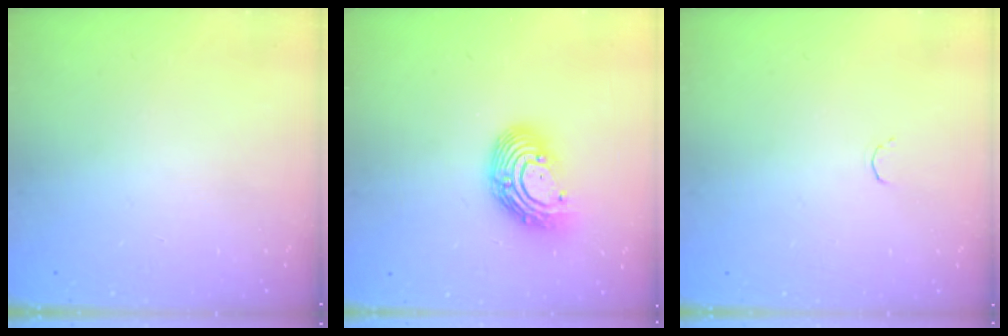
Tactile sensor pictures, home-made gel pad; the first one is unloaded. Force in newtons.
{"total": 13.2, "press": 13.1, "slide": 1.3}
{"total": 1.8, "press": 1.7, "slide": 0.4}